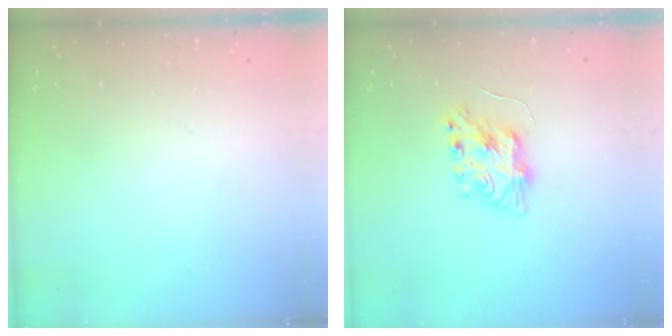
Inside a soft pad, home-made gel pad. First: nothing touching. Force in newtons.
{"total": 8.7, "press": 8.6, "slide": 0.6}